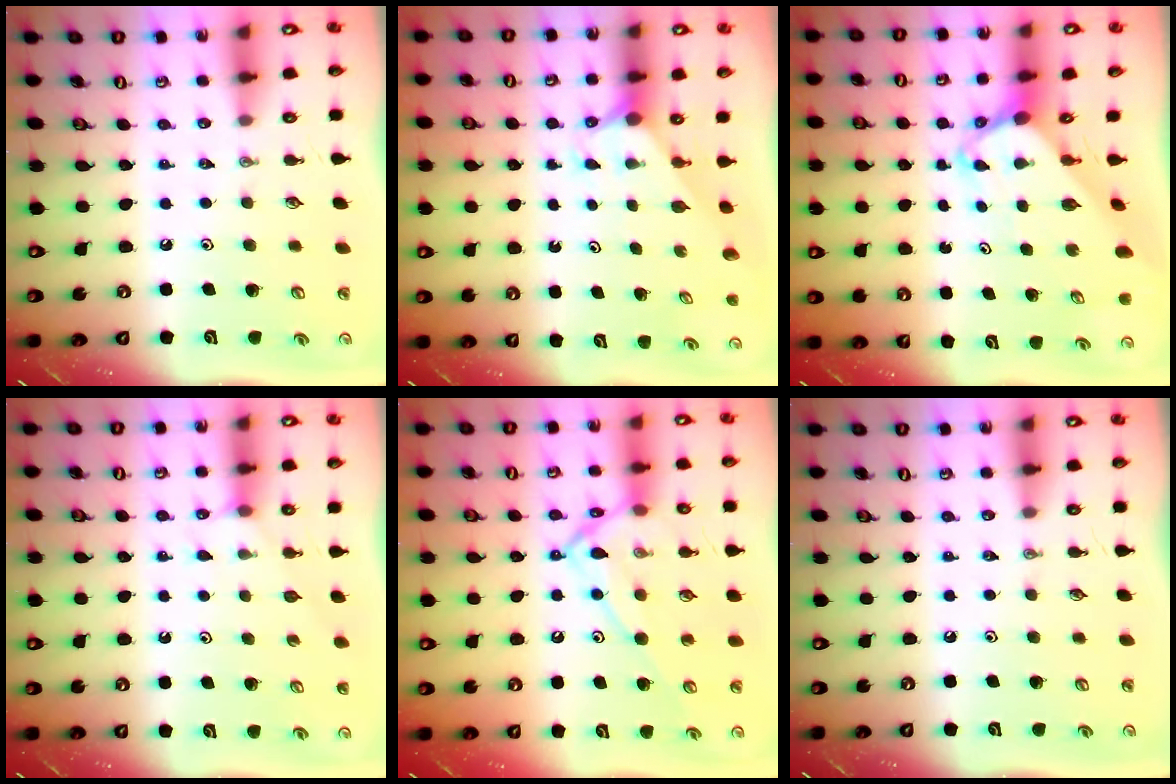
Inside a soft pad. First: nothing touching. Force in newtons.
{"total": 4.2, "press": 4.2, "slide": 0.3}
{"total": 3.6, "press": 3.6, "slide": 0.3}
{"total": 3.3, "press": 3.3, "slide": 0.5}
{"total": 14.8, "press": 14.8, "slide": 1.0}
{"total": 0.0}